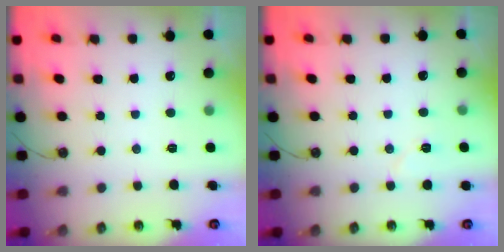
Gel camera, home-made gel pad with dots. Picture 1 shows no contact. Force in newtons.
{"total": 4.8, "press": 4.7, "slide": 1.2}